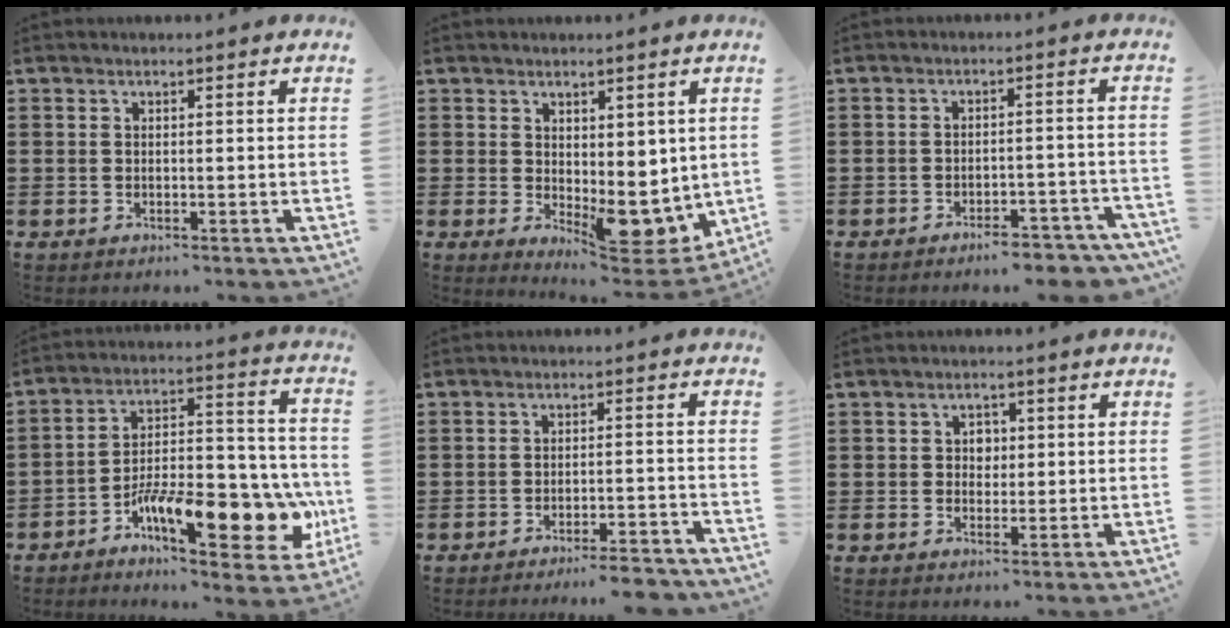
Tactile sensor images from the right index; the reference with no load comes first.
{"total": 6.1, "force": [0.2, 3.7, 4.8], "torque": [-0.052, -0.018, 0.010]}
{"total": 4.4, "force": [-4.2, 0.4, 1.5], "torque": [-0.026, -0.001, -0.080]}
{"total": 16.4, "force": [-7.4, 6.5, 13.1], "torque": [-0.196, 0.015, -0.113]}
{"total": 3.9, "force": [-3.6, -0.2, 1.4], "torque": [-0.025, -0.004, -0.073]}
{"total": 2.0, "force": [0.3, 1.7, 1.0], "torque": [-0.016, 0.007, 0.001]}